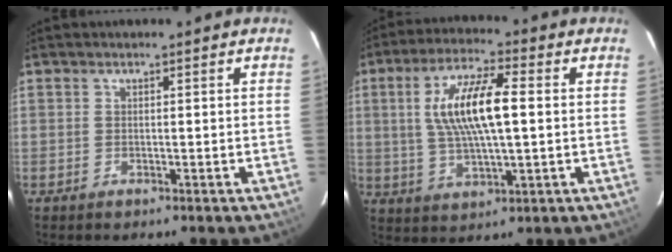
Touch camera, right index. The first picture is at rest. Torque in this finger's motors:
{"motor_torque": [0.75, 0.31, 0.92, 0.21]}